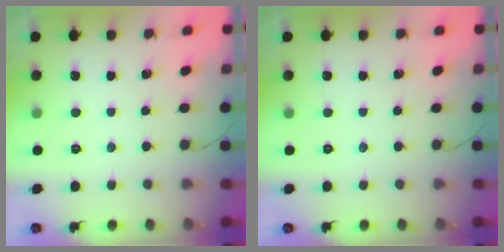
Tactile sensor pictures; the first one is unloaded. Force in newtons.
{"total": 0.0}